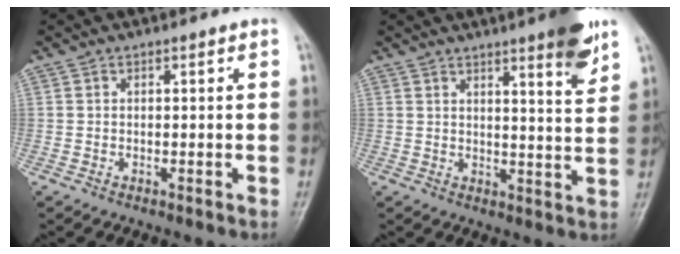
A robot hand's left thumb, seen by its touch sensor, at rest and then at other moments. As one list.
[{"total": 8.7, "force": [5.5, 1.0, 6.6], "torque": [-0.079, -0.033, 0.071]}]